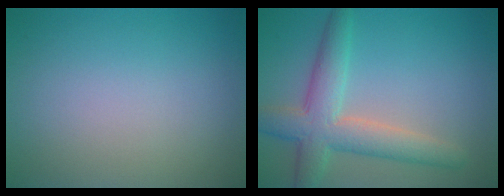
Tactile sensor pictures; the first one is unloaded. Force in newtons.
{"total": 5.6, "press": 5.6, "slide": 0.4}